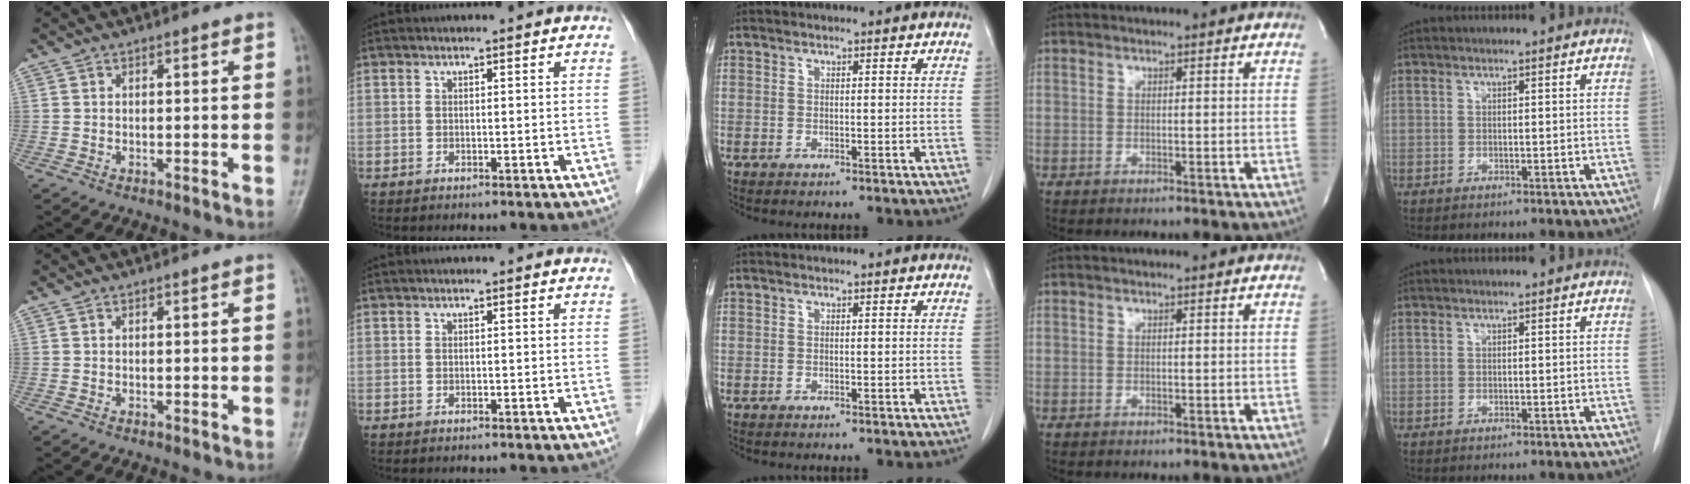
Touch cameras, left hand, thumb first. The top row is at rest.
{}